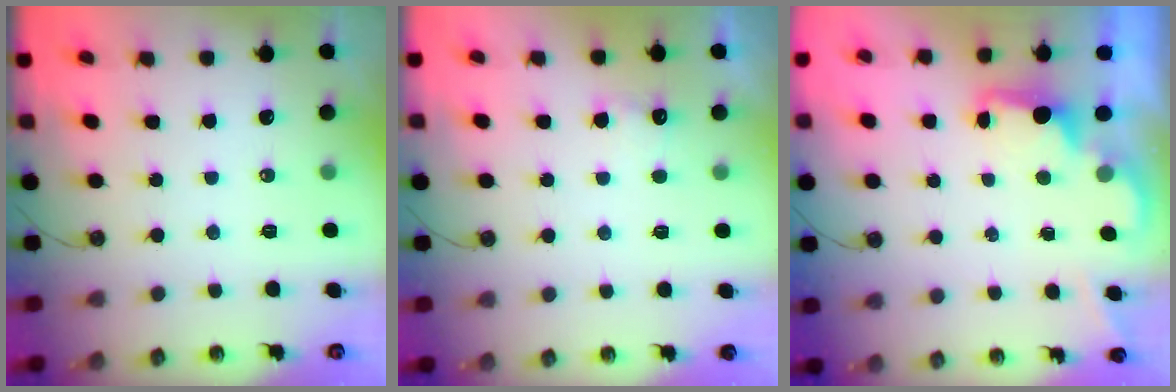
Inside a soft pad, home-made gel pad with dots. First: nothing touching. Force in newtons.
{"total": 4.3, "press": 4.1, "slide": 1.2}
{"total": 1.5, "press": 1.4, "slide": 0.7}